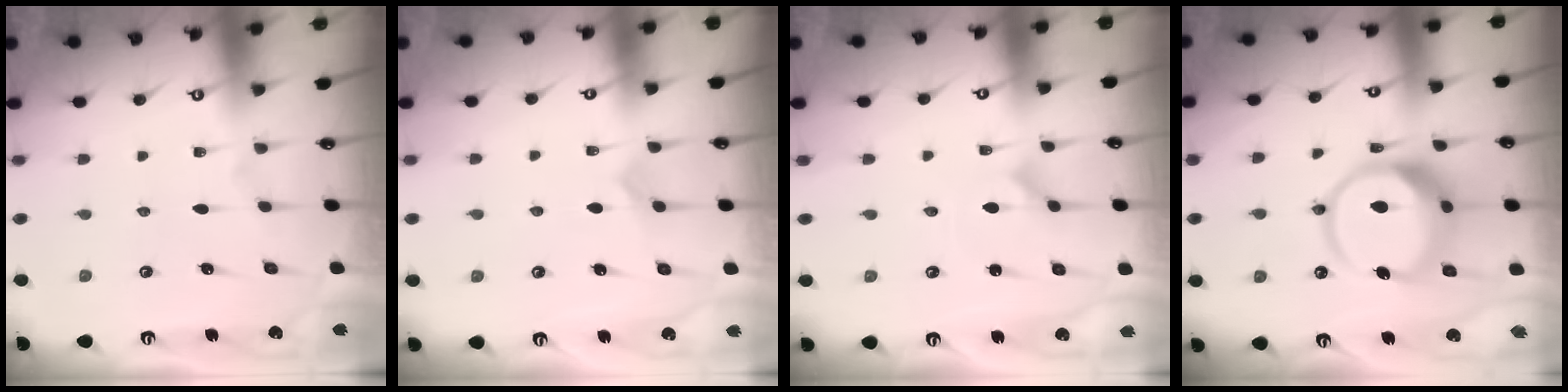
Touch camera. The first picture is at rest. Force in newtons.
{"total": 3.3, "press": 3.3, "slide": 0.4}
{"total": 0.9, "press": 0.9, "slide": 0.0}
{"total": 14.0, "press": 13.9, "slide": 1.9}